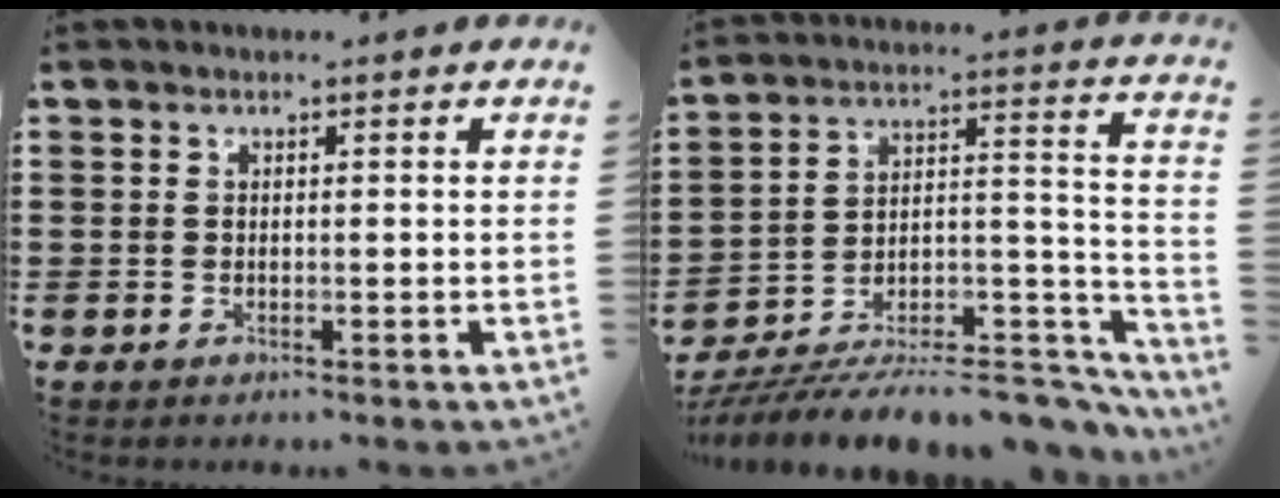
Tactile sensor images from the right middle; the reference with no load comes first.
{"total": 12.2, "force": [-11.0, 2.5, 4.8], "torque": [-0.054, 0.038, -0.205]}